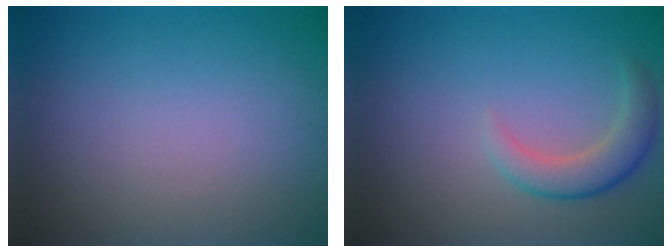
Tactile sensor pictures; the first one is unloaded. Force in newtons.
{"total": 3.0, "press": 3.0, "slide": 0.4}